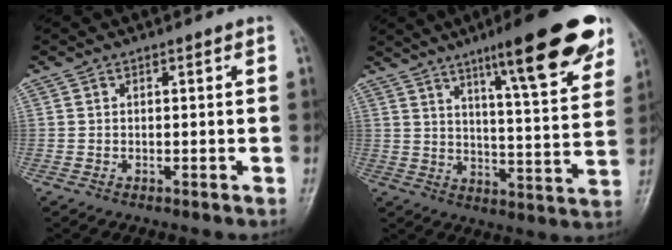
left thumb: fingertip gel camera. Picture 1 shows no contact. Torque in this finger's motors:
{"motor_torque": [1.12, 0.04, 1.69, -1.08, 0.30]}